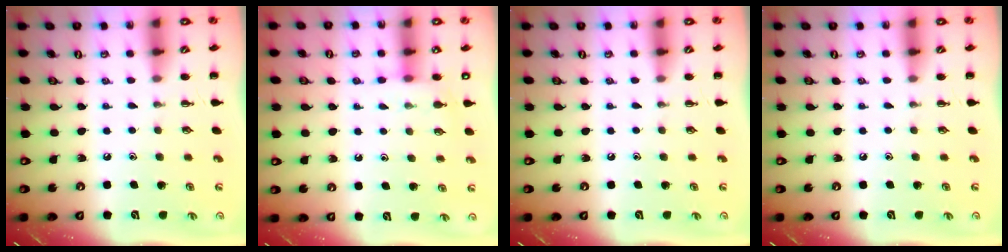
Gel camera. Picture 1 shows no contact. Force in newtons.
{"total": 4.7, "press": 4.6, "slide": 1.1}
{"total": 0.0}
{"total": 0.0}